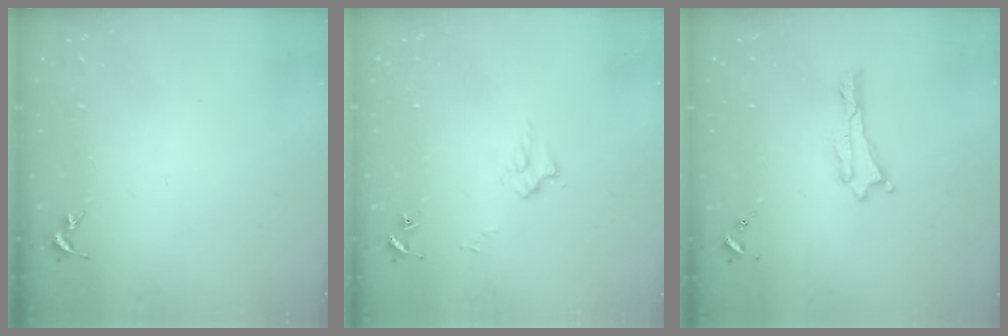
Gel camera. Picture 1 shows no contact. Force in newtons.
{"total": 2.6, "press": 2.6, "slide": 0.3}
{"total": 0.0}